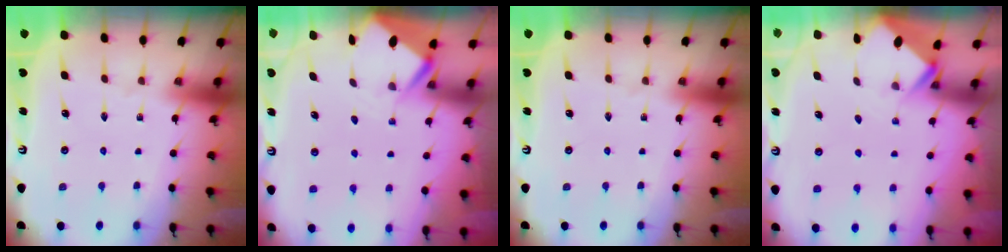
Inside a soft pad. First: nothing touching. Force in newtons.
{"total": 3.5, "press": 3.5, "slide": 0.3}
{"total": 0.0}
{"total": 2.7, "press": 2.7, "slide": 0.2}